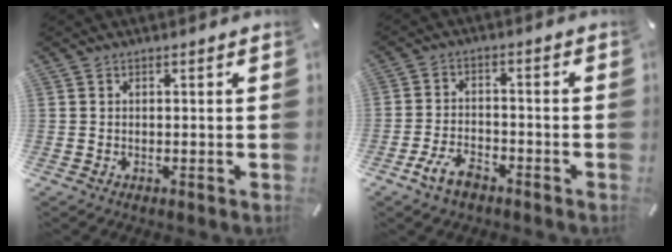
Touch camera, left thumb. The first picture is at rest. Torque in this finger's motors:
{"motor_torque": [-0.40, 0.67, 0.27, 0.22, 0.02]}